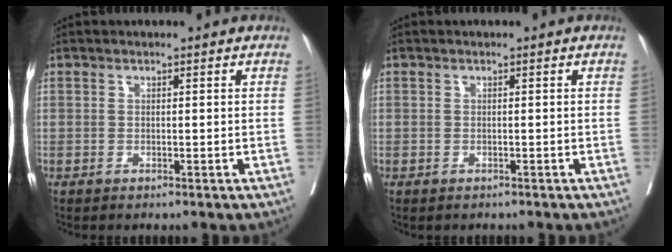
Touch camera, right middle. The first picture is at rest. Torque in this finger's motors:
{"motor_torque": [0.01, -0.15, 0.01, 0.01]}